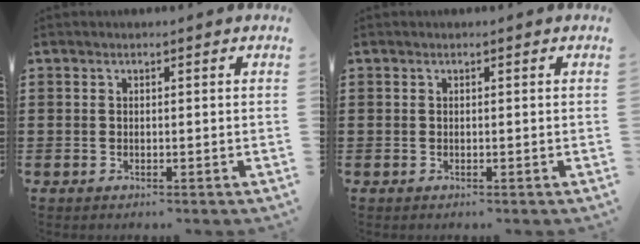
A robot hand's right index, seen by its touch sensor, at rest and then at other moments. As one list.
[{"total": 0.0}]